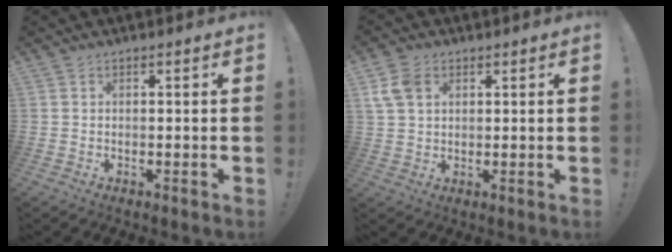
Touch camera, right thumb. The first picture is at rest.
{"total": 7.2, "force": [2.7, 5.3, 4.2], "torque": [-0.086, -0.001, 0.052]}